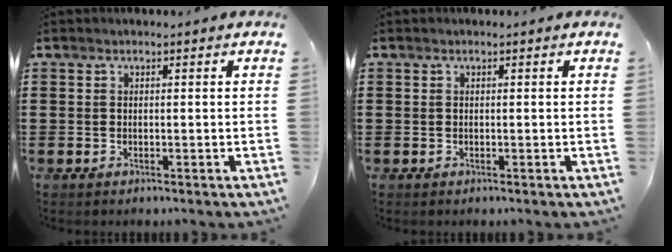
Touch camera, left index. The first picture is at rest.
{"total": 0.0}